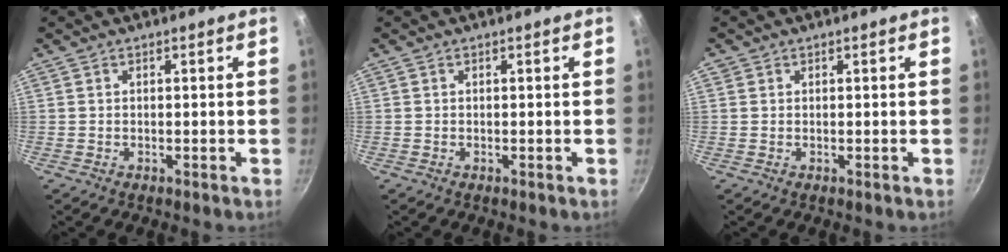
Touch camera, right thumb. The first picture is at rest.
{"total": 0.0}
{"total": 0.5, "force": [0.2, 0.5, 0.0], "torque": [0.005, 0.000, 0.000]}